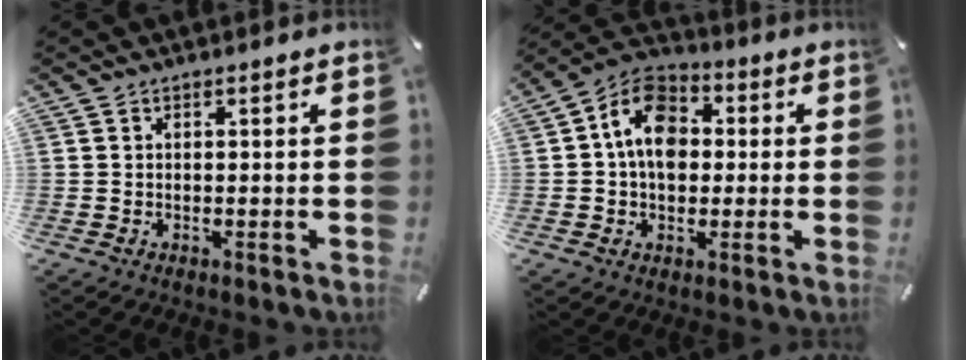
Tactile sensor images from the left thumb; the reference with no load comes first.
{"total": 11.4, "force": [0.5, 8.8, 7.2], "torque": [-0.120, 0.011, 0.006]}